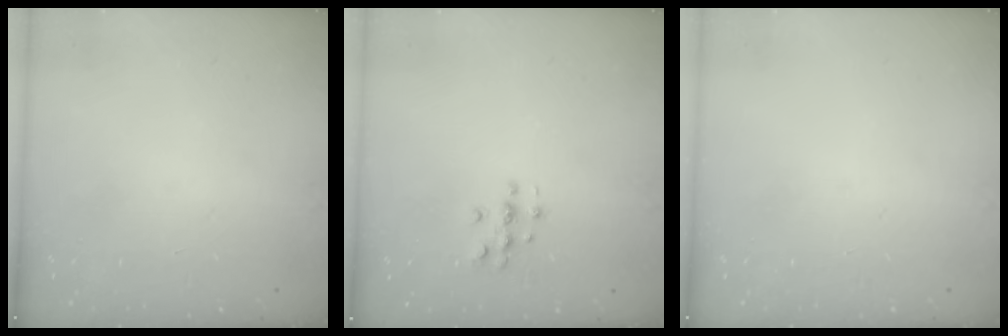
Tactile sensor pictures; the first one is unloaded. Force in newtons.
{"total": 3.6, "press": 3.5, "slide": 0.4}
{"total": 0.0}